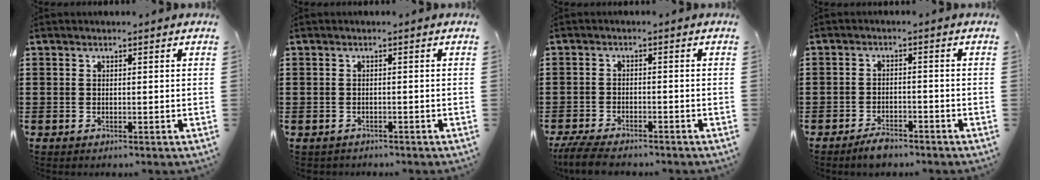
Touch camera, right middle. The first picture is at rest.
{"total": 0.7, "force": [-0.6, 0.2, -0.1], "torque": [-0.001, 0.001, -0.015]}
{"total": 3.9, "force": [-3.7, 0.6, 1.4], "torque": [-0.043, -0.007, -0.079]}
{"total": 2.7, "force": [-2.4, 0.8, 0.9], "torque": [-0.019, 0.006, -0.048]}